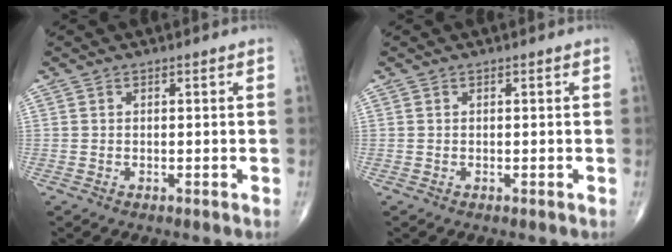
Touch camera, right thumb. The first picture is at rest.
{"total": 0.0}